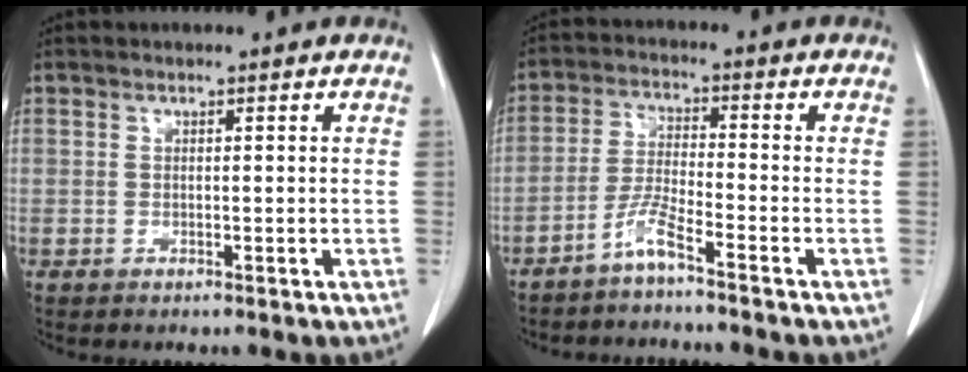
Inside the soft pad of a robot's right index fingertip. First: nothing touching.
{"total": 4.5, "force": [-3.5, -0.6, 2.7], "torque": [-0.063, -0.007, -0.078]}